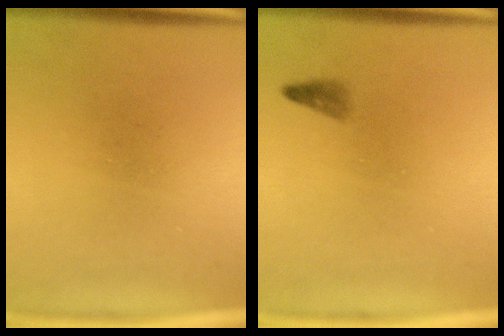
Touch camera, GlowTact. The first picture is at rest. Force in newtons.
{"total": 0.9}